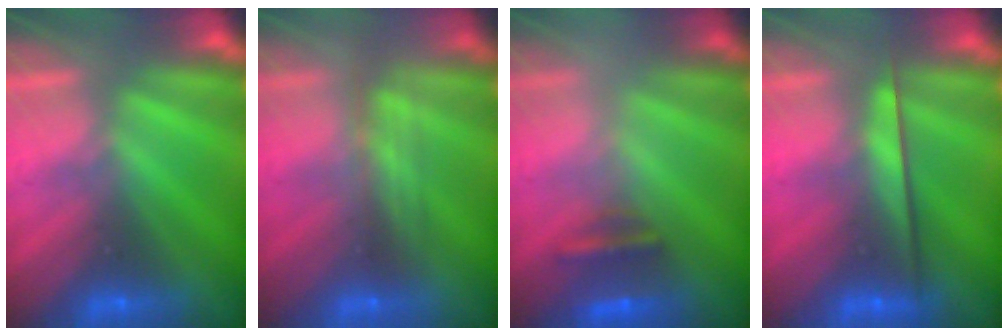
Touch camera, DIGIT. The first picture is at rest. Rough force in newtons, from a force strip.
{"total": 2.4}
{"total": 2.5}
{"total": 2.3}